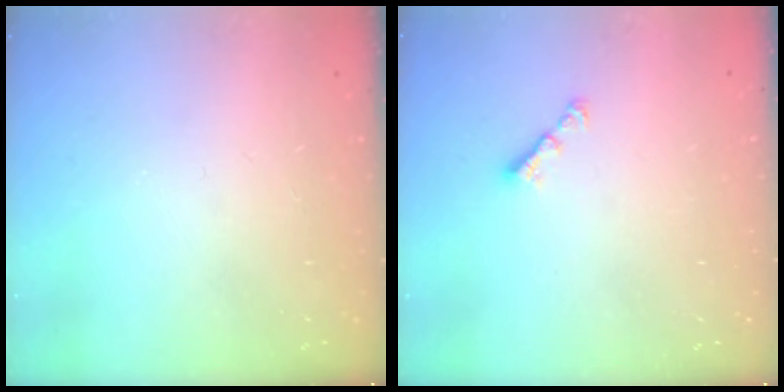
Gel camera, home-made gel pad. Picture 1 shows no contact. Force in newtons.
{"total": 2.9, "press": 2.8, "slide": 0.6}